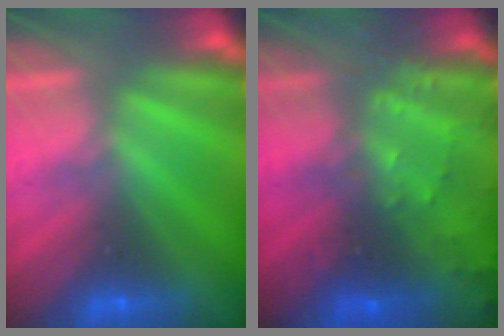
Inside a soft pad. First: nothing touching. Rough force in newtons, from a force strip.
{"total": 6.0}